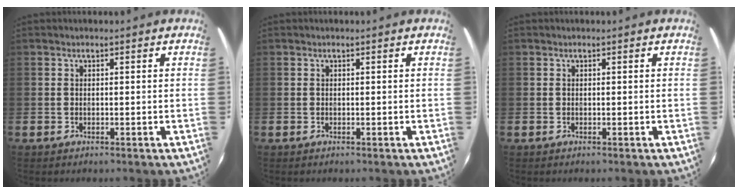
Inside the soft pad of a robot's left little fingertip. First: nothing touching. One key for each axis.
{"total": 0.0}
{"total": 0.0}